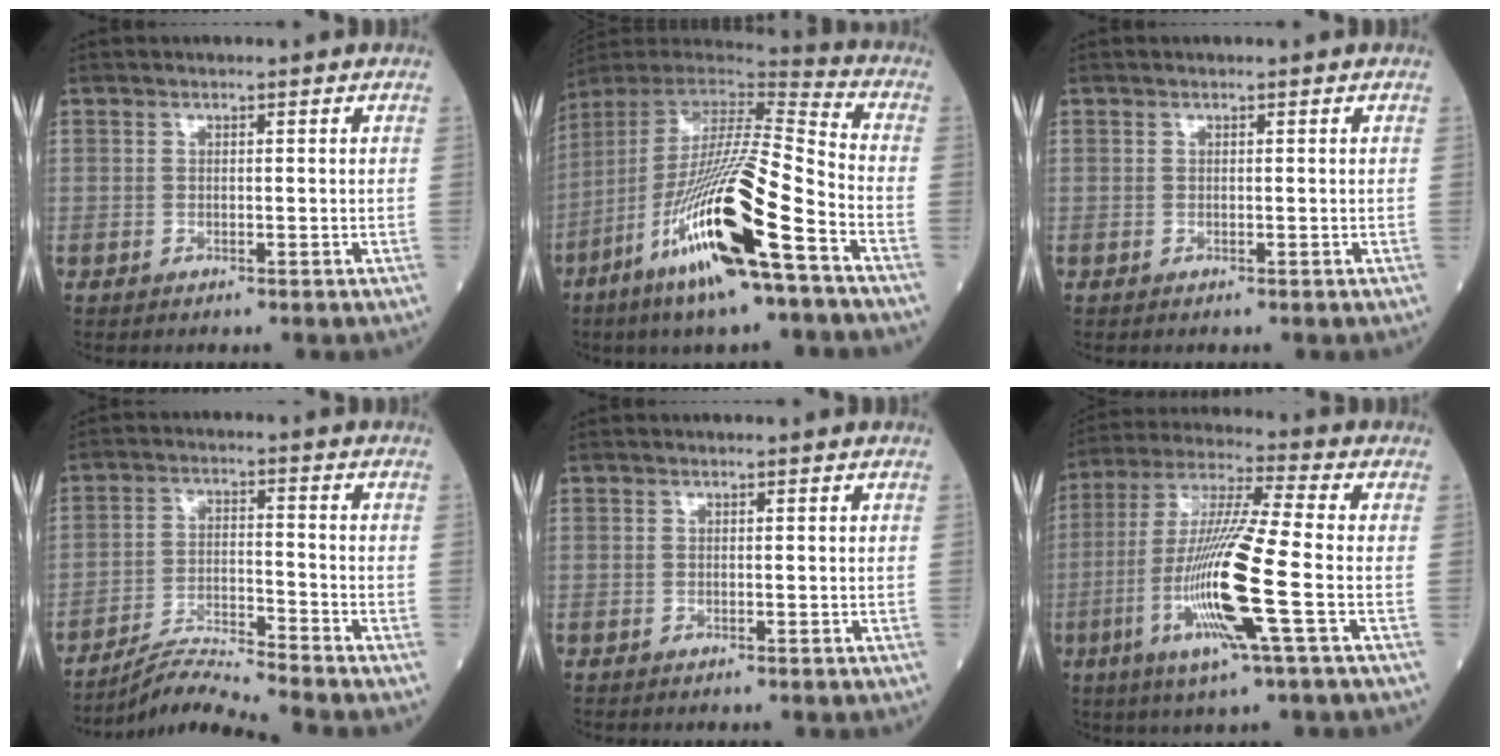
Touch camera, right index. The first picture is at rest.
{"total": 22.5, "force": [-10.7, 1.5, 19.7], "torque": [-0.385, -0.055, -0.204]}
{"total": 0.0}
{"total": 6.6, "force": [-6.2, -2.2, 0.7], "torque": [-0.023, -0.011, -0.115]}
{"total": 0.0}
{"total": 16.2, "force": [-4.5, -0.2, 15.5], "torque": [-0.320, -0.016, -0.092]}